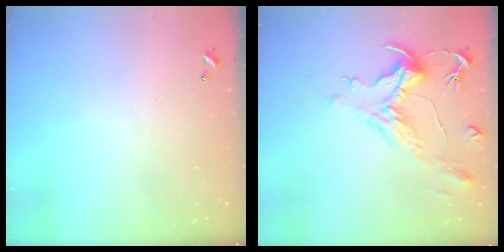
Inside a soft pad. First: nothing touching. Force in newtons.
{"total": 1.5, "press": 0.9, "slide": 1.2}